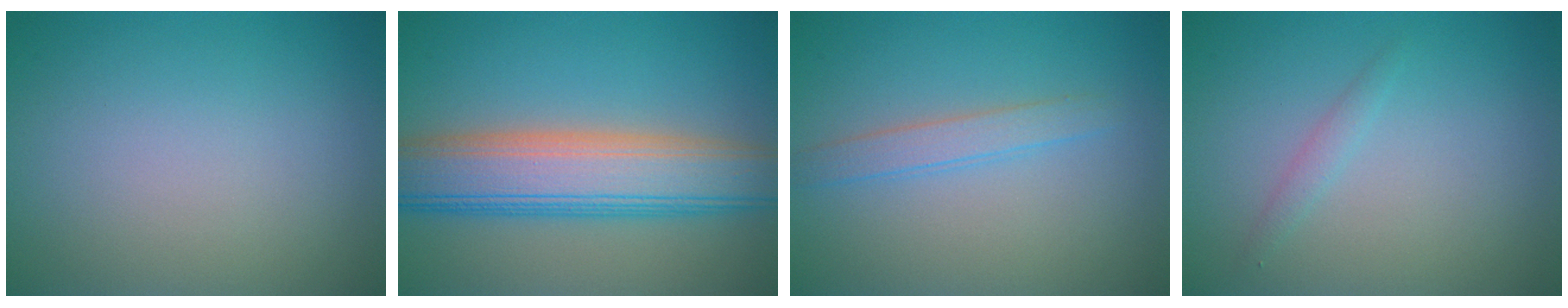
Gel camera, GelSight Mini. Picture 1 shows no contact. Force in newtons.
{"total": 8.9, "press": 8.9, "slide": 0.6}
{"total": 1.9, "press": 1.9, "slide": 0.1}
{"total": 0.9, "press": 0.9, "slide": 0.1}